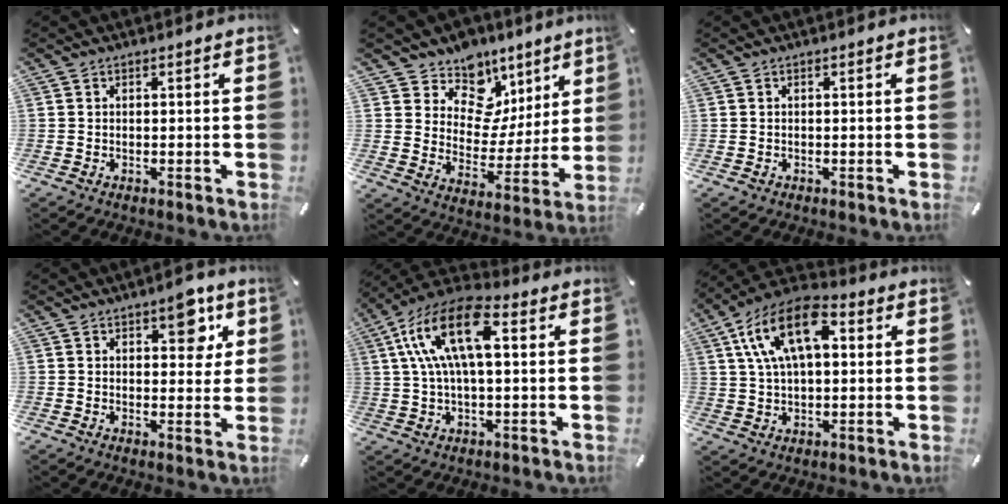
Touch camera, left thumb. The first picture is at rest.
{"total": 10.9, "force": [6.8, 8.3, 2.2], "torque": [-0.030, -0.075, 0.126]}
{"total": 0.5, "force": [-0.1, 0.5, 0.2], "torque": [-0.002, 0.003, -0.004]}
{"total": 7.5, "force": [3.8, 4.2, 4.9], "torque": [-0.041, -0.017, 0.058]}
{"total": 15.7, "force": [4.2, 7.2, 13.3], "torque": [-0.285, 0.000, 0.073]}
{"total": 15.0, "force": [4.9, 8.4, 11.5], "torque": [-0.223, 0.005, 0.088]}